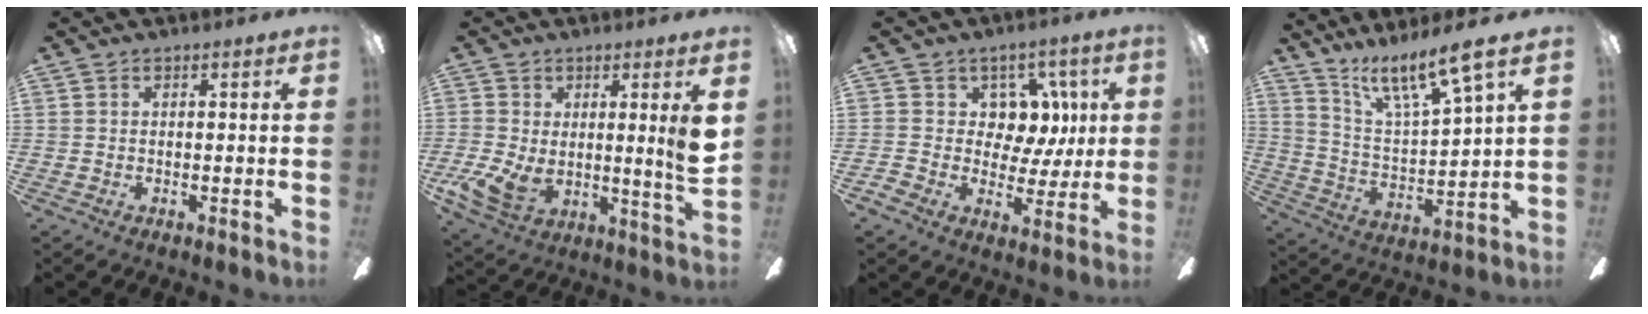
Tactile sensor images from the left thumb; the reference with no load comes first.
{"total": 12.2, "force": [1.9, 5.0, 10.9], "torque": [-0.194, -0.028, 0.036]}
{"total": 10.0, "force": [3.0, 8.7, 3.7], "torque": [-0.052, -0.020, 0.065]}
{"total": 13.3, "force": [11.0, 0.6, 7.4], "torque": [-0.151, -0.069, 0.182]}